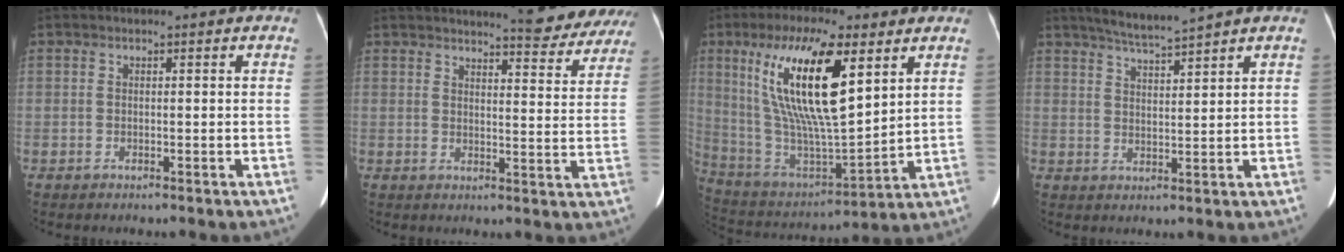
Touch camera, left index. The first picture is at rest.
{"total": 12.8, "force": [11.9, 2.1, 4.0], "torque": [-0.032, -0.032, 0.121]}
{"total": 19.3, "force": [7.7, 4.1, 17.2], "torque": [-0.344, 0.003, 0.143]}
{"total": 4.9, "force": [4.4, -1.3, 1.8], "torque": [-0.036, -0.005, 0.083]}